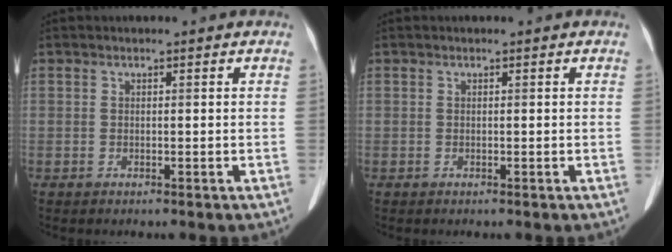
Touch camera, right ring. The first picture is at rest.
{"total": 0.0}